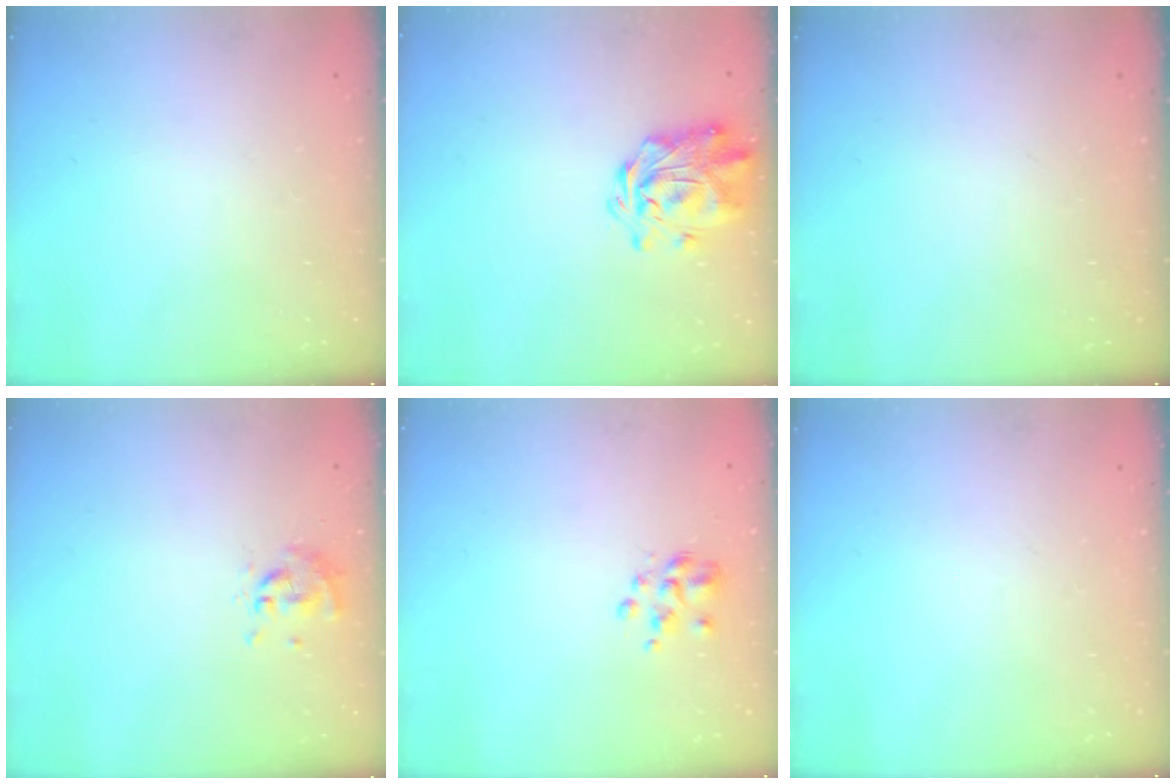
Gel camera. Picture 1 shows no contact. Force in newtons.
{"total": 2.9, "press": 2.6, "slide": 1.3}
{"total": 0.0}
{"total": 0.0}
{"total": 2.6, "press": 2.5, "slide": 0.8}
{"total": 0.0}